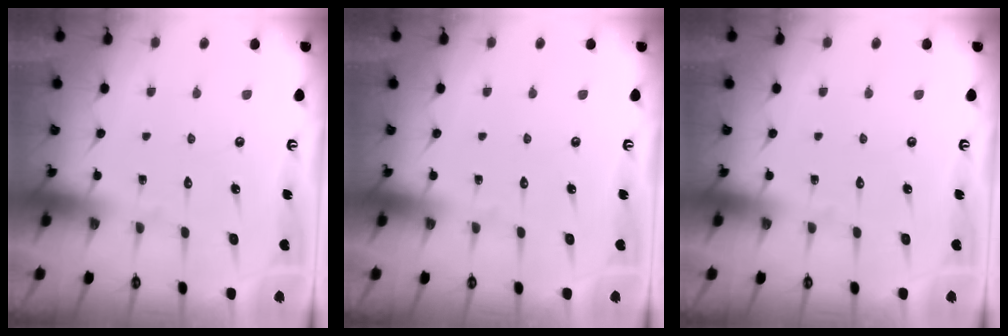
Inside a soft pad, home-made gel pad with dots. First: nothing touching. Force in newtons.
{"total": 0.0}
{"total": 0.0}